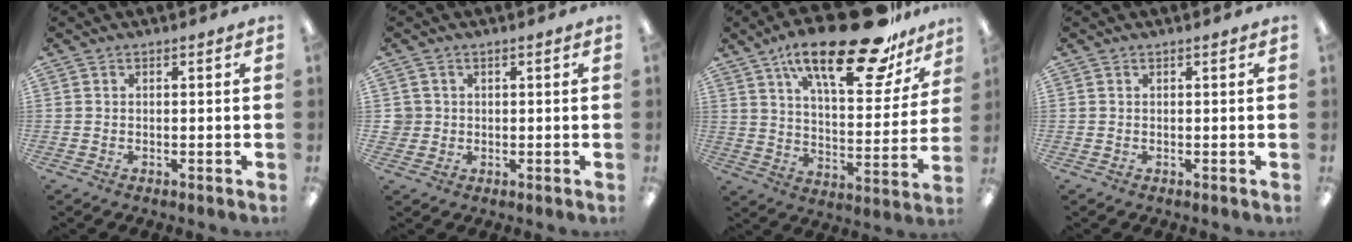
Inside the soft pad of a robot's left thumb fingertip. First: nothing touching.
{"total": 2.7, "force": [0.4, 2.7, 0.2], "torque": [-0.010, 0.003, 0.008]}
{"total": 25.2, "force": [17.3, 8.0, 16.5], "torque": [-0.249, -0.104, 0.281]}
{"total": 0.0}